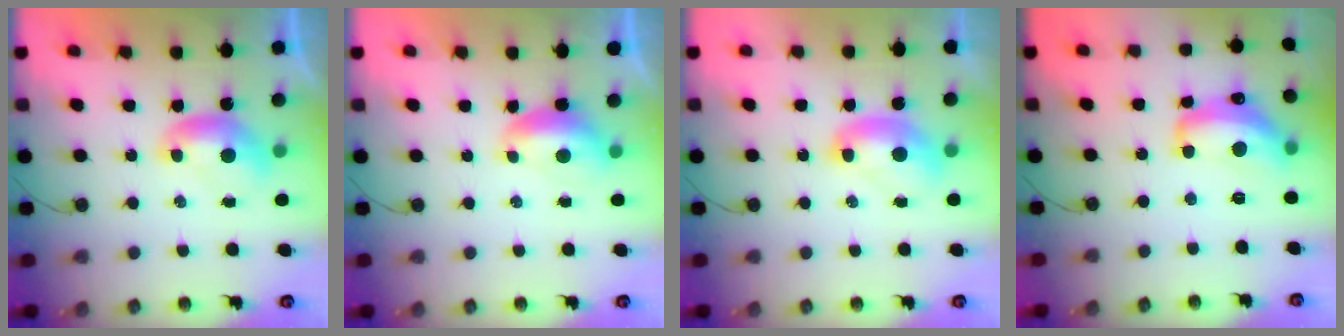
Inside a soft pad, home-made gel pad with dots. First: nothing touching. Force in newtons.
{"total": 1.0, "press": 0.8, "slide": 0.6}
{"total": 2.4, "press": 2.4, "slide": 0.2}
{"total": 9.7, "press": 9.7, "slide": 0.9}